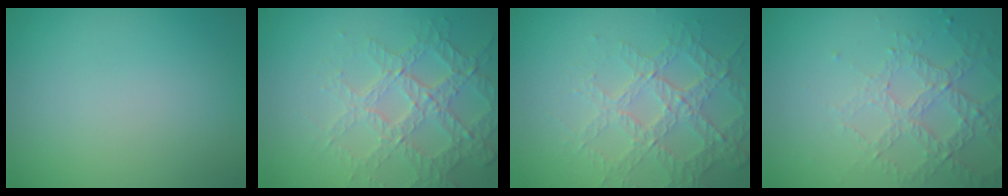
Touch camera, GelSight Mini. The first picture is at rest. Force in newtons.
{"total": 4.0, "press": 3.9, "slide": 1.0}
{"total": 3.7, "press": 3.6, "slide": 0.9}
{"total": 4.2, "press": 3.2, "slide": 2.8}